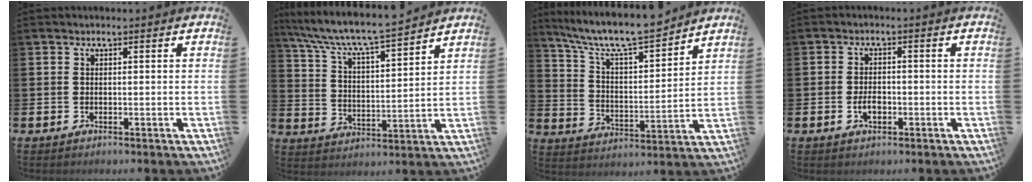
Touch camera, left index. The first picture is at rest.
{"total": 7.6, "force": [7.2, 0.4, 2.4], "torque": [-0.077, -0.060, 0.119]}
{"total": 9.3, "force": [8.6, 1.2, 3.3], "torque": [-0.090, -0.064, 0.146]}
{"total": 2.5, "force": [-0.7, 1.5, 1.9], "torque": [-0.019, -0.004, -0.017]}